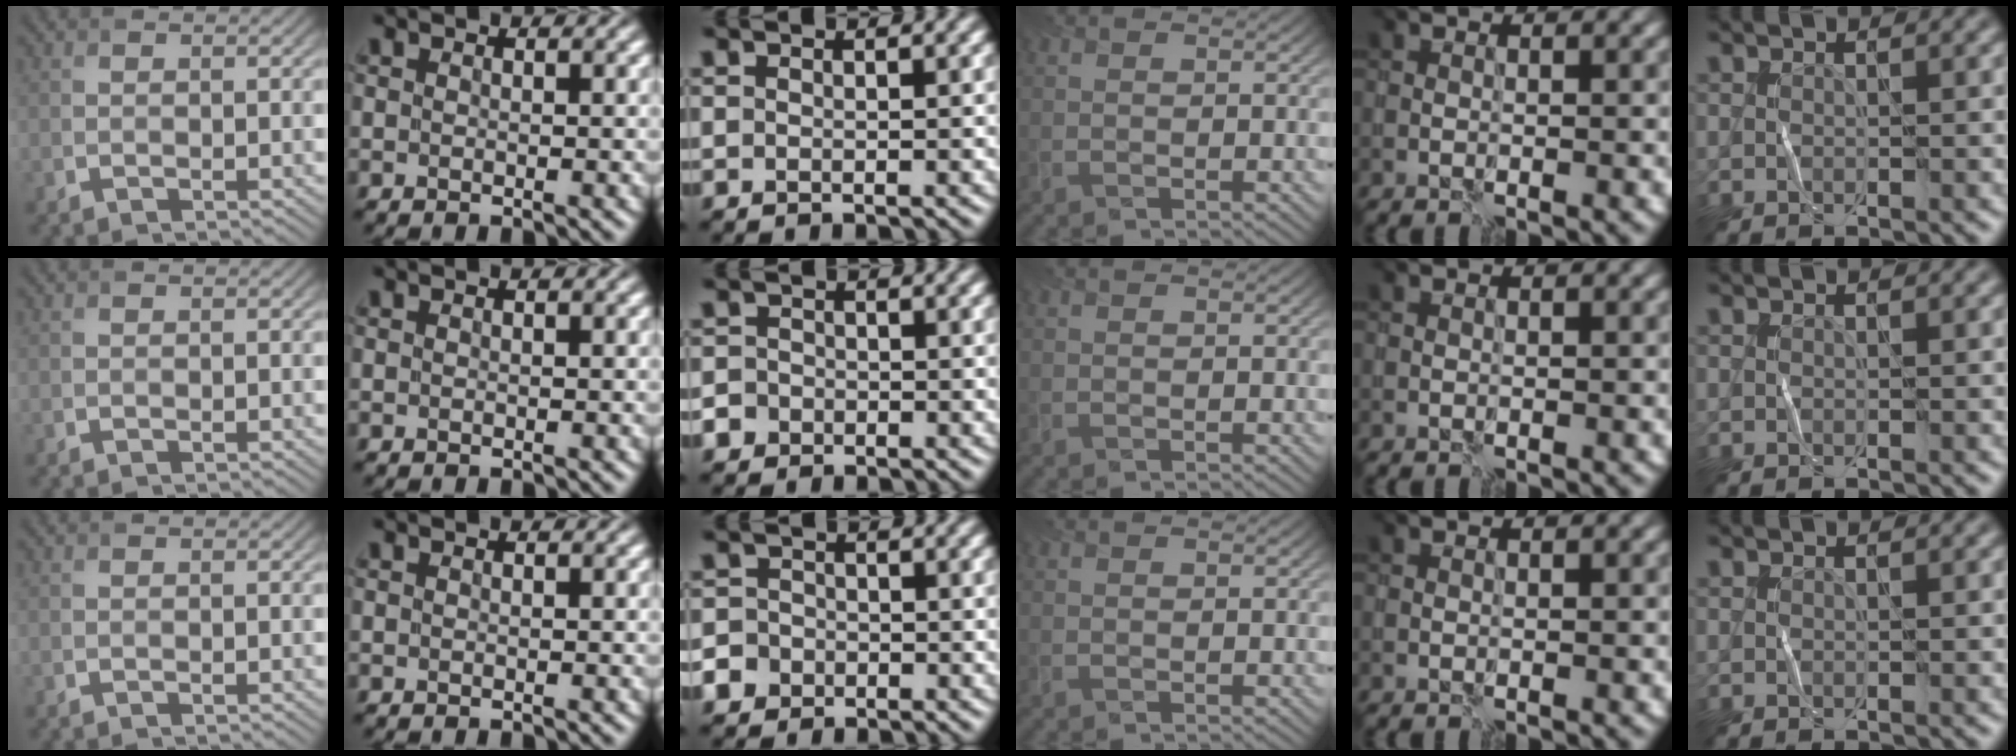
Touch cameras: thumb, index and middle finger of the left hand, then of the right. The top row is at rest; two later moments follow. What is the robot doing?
{"motion": "fold", "object": "coffee filter"}